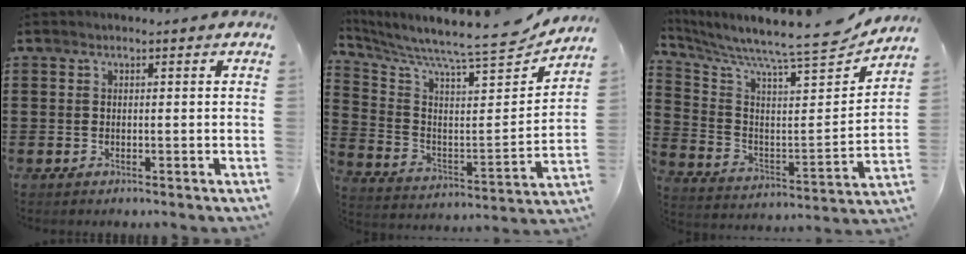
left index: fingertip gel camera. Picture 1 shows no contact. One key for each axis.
{"total": 7.4, "fx": 6.9, "fy": 0.3, "fz": 2.8, "tx": -0.085, "ty": -0.071, "tz": 0.105}
{"total": 7.9, "fx": 7.2, "fy": 0.3, "fz": 3.1, "tx": -0.094, "ty": -0.072, "tz": 0.109}